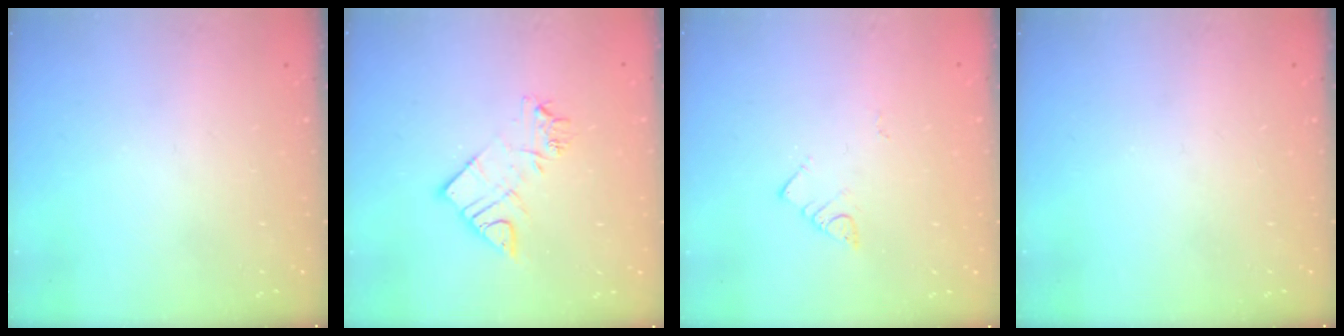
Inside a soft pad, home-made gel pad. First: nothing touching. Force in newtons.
{"total": 10.5, "press": 10.5, "slide": 1.0}
{"total": 2.9, "press": 2.9, "slide": 0.3}
{"total": 0.0}